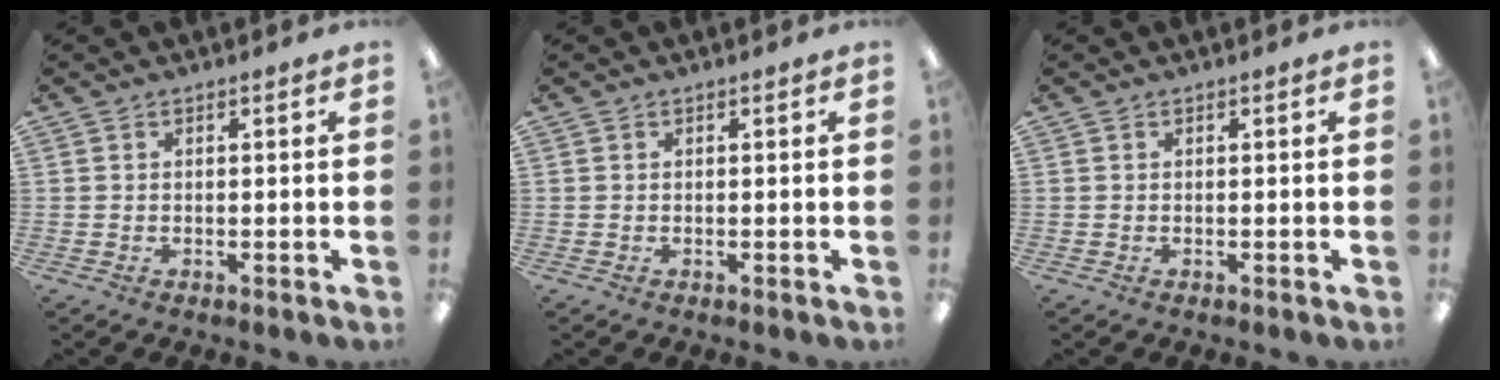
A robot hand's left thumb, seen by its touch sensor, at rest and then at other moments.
{"total": 0.0}
{"total": 0.0}